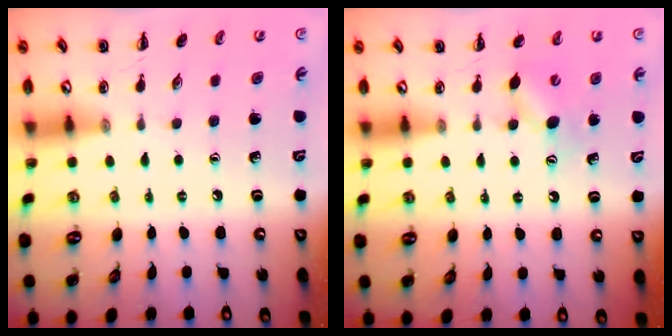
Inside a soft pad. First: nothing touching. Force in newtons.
{"total": 6.5, "press": 6.3, "slide": 1.5}